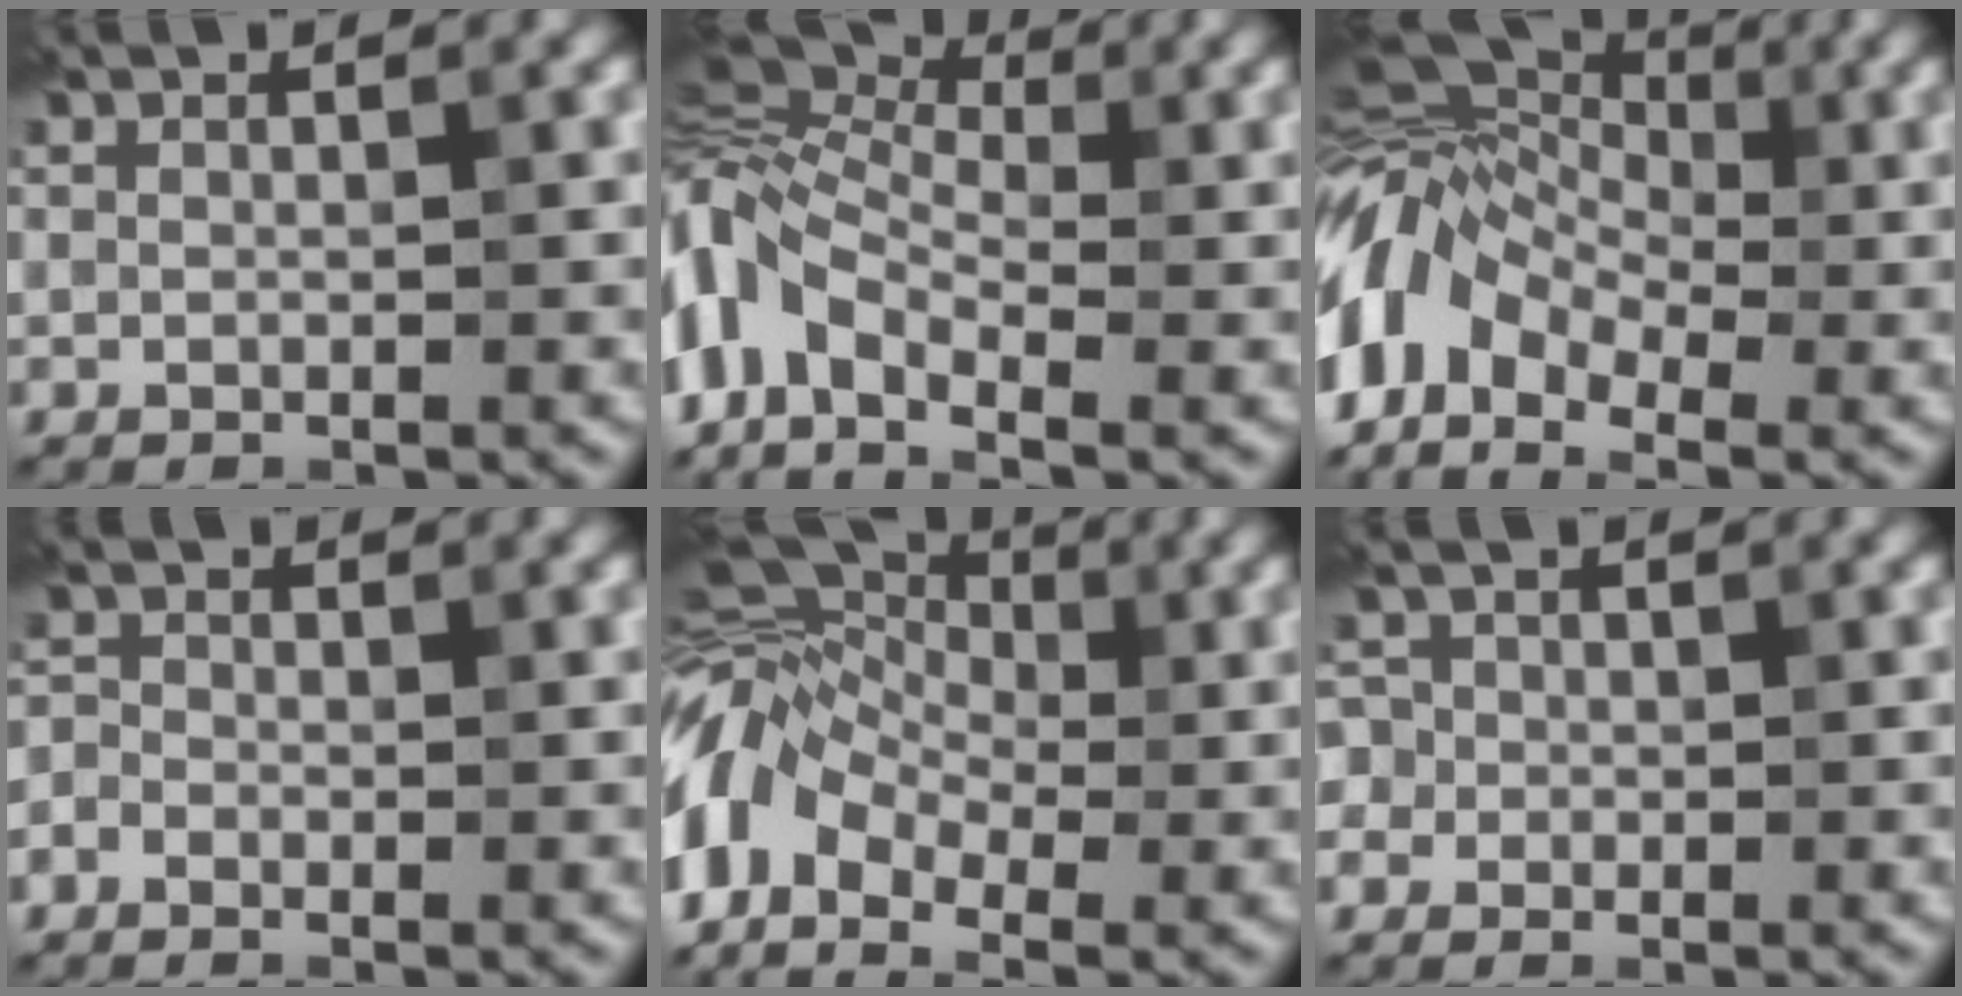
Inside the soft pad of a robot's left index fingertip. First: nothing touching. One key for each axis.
{"total": 8.0, "fx": -2.4, "fy": 4.9, "fz": 5.8, "tx": -0.135, "ty": 0.000, "tz": -0.067}
{"total": 7.3, "fx": -3.0, "fy": 5.1, "fz": 4.3, "tx": -0.085, "ty": 0.006, "tz": -0.076}
{"total": 1.7, "fx": -1.4, "fy": 1.0, "fz": -0.1, "tx": 0.009, "ty": 0.010, "tz": -0.028}
{"total": 7.3, "fx": -3.2, "fy": 4.9, "fz": 4.4, "tx": -0.087, "ty": -0.002, "tz": -0.080}
{"total": 3.7, "fx": -1.3, "fy": 3.4, "fz": 0.3, "tx": 0.014, "ty": 0.015, "tz": -0.055}